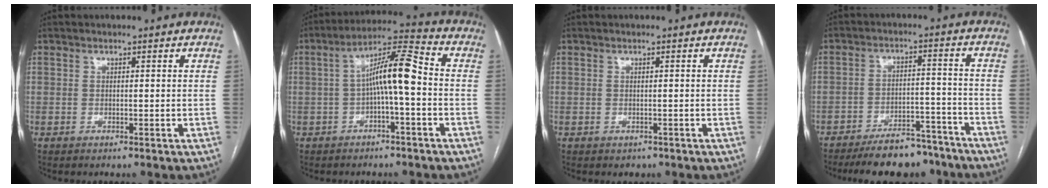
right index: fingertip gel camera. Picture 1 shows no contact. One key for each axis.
{"total": 8.9, "fx": -0.8, "fy": 1.0, "fz": 8.8, "tx": -0.152, "ty": 0.032, "tz": -0.018}
{"total": 0.9, "fx": -0.4, "fy": 0.7, "fz": 0.4, "tx": -0.003, "ty": 0.001, "tz": 0.001}
{"total": 13.2, "fx": -11.5, "fy": 4.2, "fz": 4.9, "tx": -0.057, "ty": 0.019, "tz": -0.165}